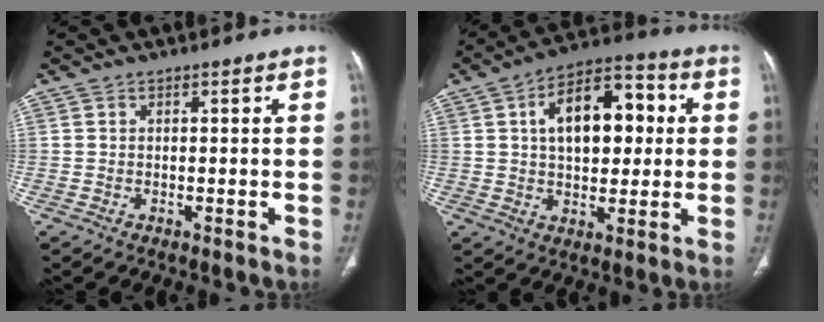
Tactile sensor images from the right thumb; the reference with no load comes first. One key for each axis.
{"total": 15.4, "fx": 2.9, "fy": 8.8, "fz": 12.2, "tx": -0.158, "ty": 0.020, "tz": 0.041}